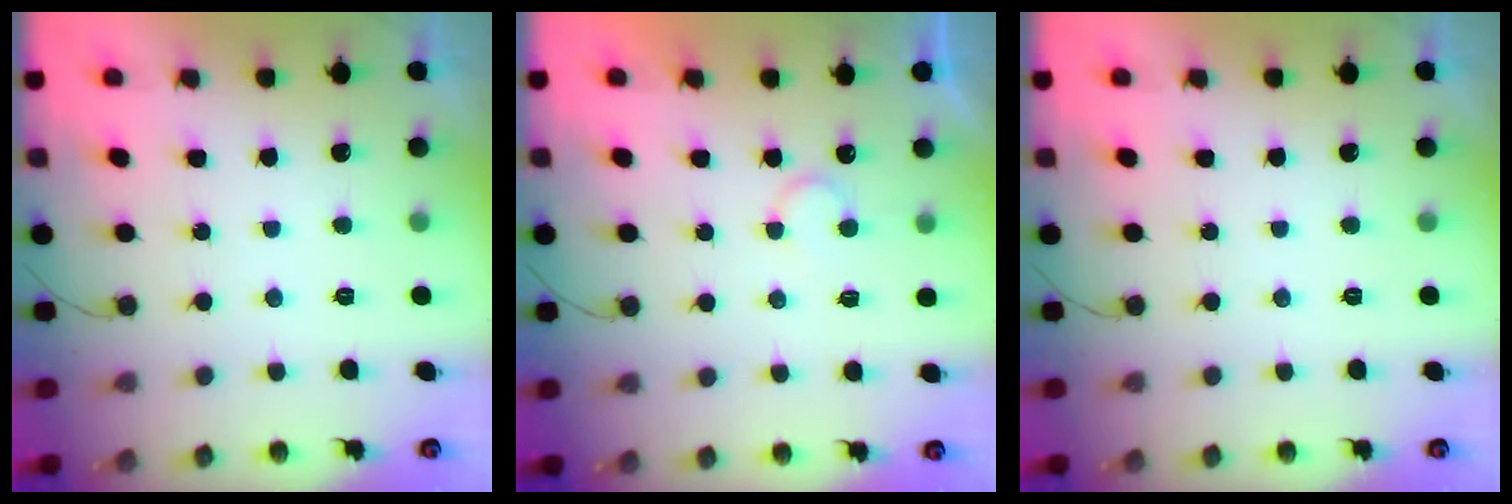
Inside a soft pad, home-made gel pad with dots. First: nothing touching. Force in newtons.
{"total": 5.1, "press": 5.1, "slide": 0.4}
{"total": 0.0}